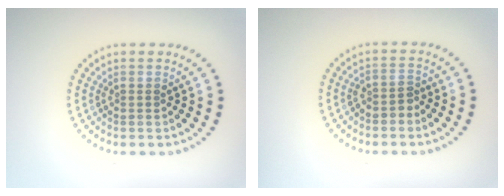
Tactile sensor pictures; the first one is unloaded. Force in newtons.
{"total": 1.3, "press": 1.1, "slide": 0.7}